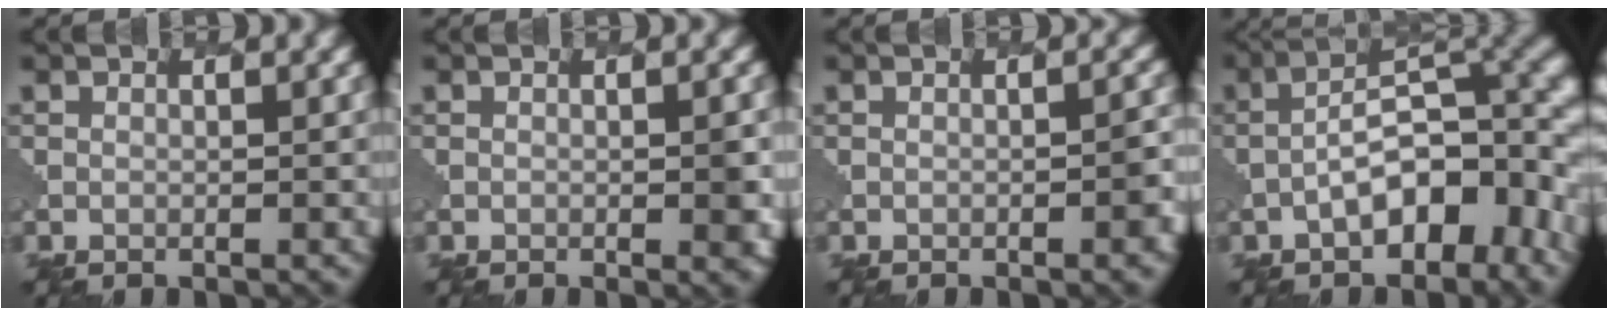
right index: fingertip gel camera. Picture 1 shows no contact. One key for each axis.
{"total": 1.6, "fx": -0.1, "fy": 0.3, "fz": 1.6, "tx": -0.021, "ty": 0.001, "tz": 0.000}
{"total": 2.3, "fx": -0.7, "fy": 0.6, "fz": 2.1, "tx": -0.021, "ty": 0.007, "tz": -0.011}
{"total": 9.0, "fx": -2.2, "fy": 4.1, "fz": 7.7, "tx": -0.105, "ty": 0.017, "tz": -0.045}